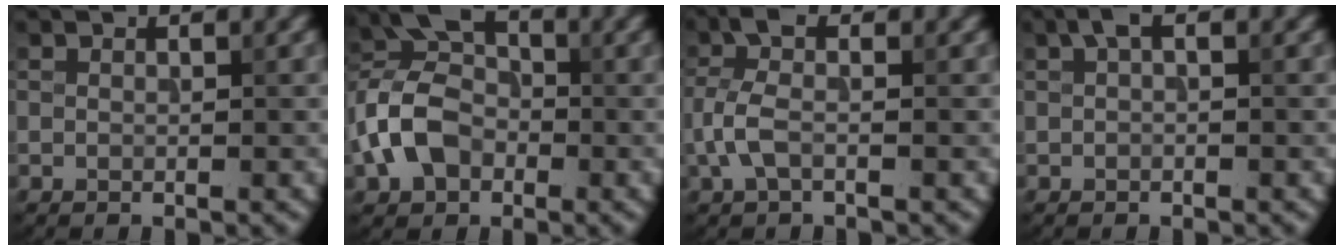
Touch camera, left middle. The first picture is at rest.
{"total": 7.1, "force": [-2.1, 5.0, 4.6], "torque": [-0.091, 0.017, -0.058]}
{"total": 3.0, "force": [-0.7, 1.3, 2.6], "torque": [-0.065, 0.008, -0.023]}
{"total": 1.2, "force": [0.4, 0.5, 1.0], "torque": [-0.019, 0.006, 0.006]}